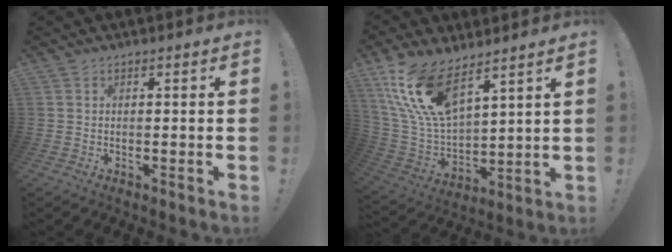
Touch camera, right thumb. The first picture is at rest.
{"total": 17.6, "force": [11.7, 7.0, 11.2], "torque": [-0.234, -0.071, 0.216]}